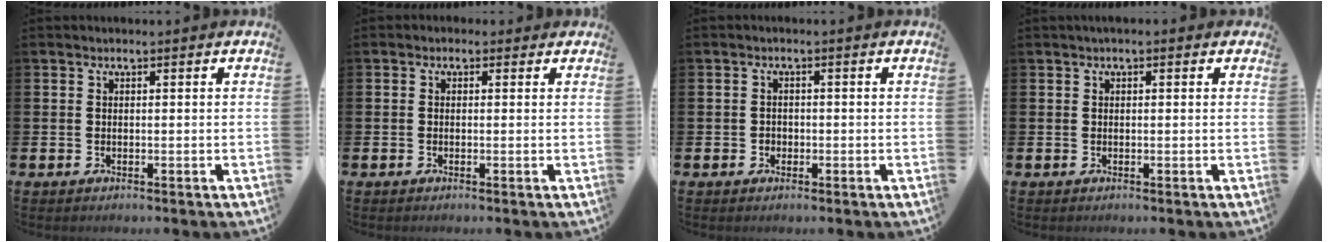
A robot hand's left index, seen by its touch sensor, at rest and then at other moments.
{"total": 0.7, "force": [-0.2, 0.7, 0.3], "torque": [-0.004, 0.007, -0.006]}
{"total": 1.2, "force": [-0.3, 1.1, 0.2], "torque": [-0.002, 0.005, -0.010]}
{"total": 0.5, "force": [0.1, 0.3, 0.4], "torque": [-0.007, 0.007, 0.000]}